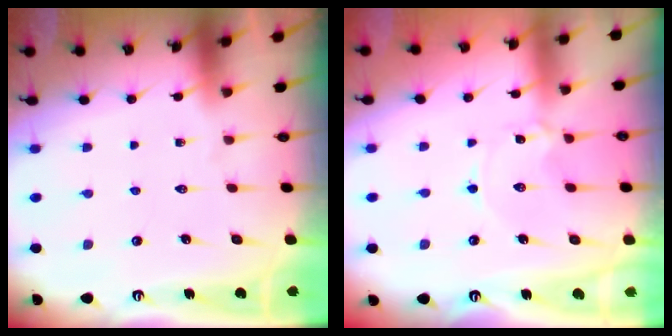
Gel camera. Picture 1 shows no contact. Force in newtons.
{"total": 1.1, "press": 1.1, "slide": 0.2}